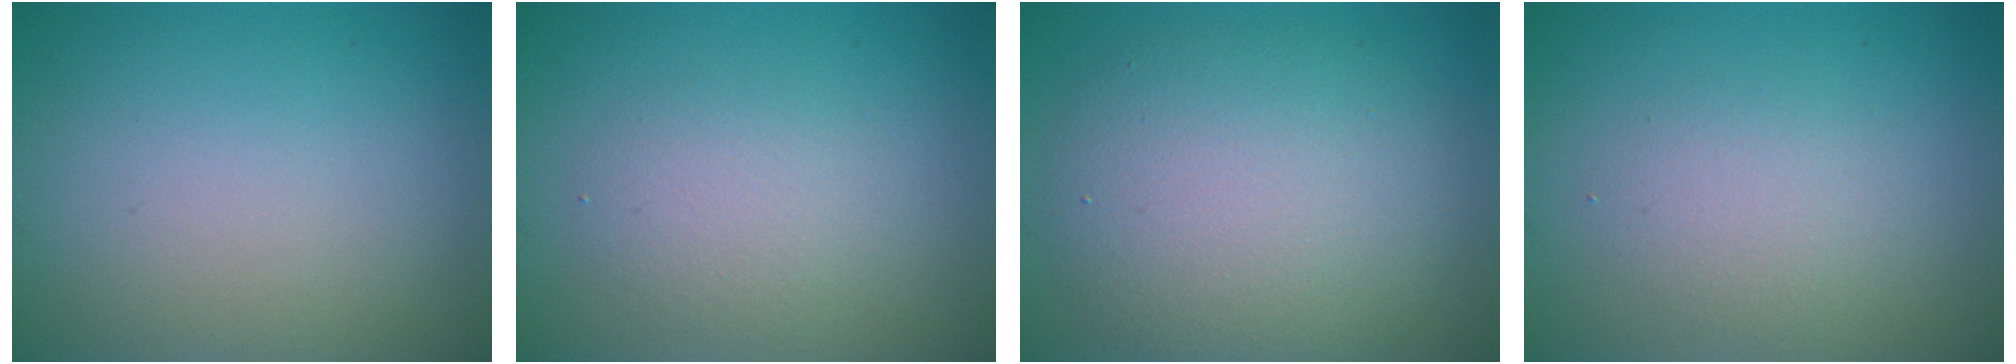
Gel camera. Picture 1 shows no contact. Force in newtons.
{"total": 2.5, "press": 2.5, "slide": 0.1}
{"total": 7.2, "press": 7.2, "slide": 0.3}
{"total": 2.2, "press": 2.2, "slide": 0.2}